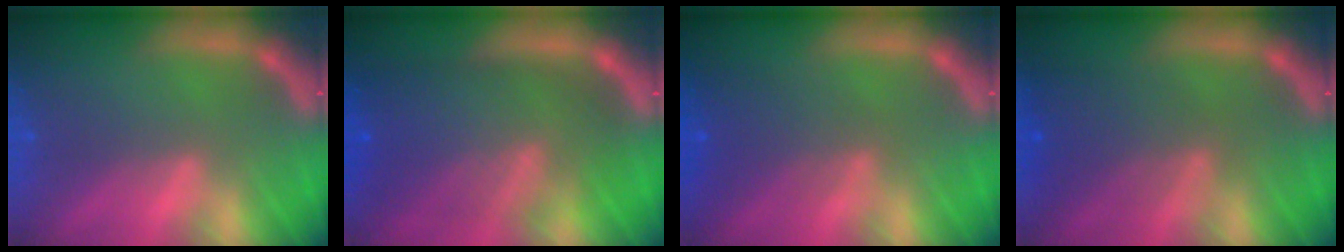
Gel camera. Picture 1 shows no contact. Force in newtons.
{"total": 10.0}
{"total": 4.1}
{"total": 5.1}